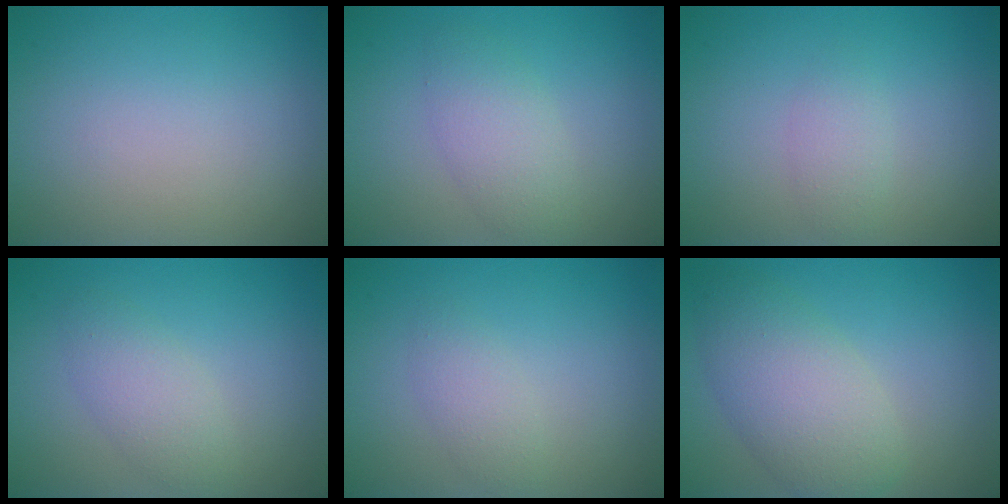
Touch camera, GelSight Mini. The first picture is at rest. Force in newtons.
{"total": 2.6, "press": 2.6, "slide": 0.3}
{"total": 1.4, "press": 1.4, "slide": 0.0}
{"total": 2.7, "press": 2.6, "slide": 0.1}
{"total": 1.7, "press": 1.7, "slide": 0.1}
{"total": 5.5, "press": 5.5, "slide": 0.3}